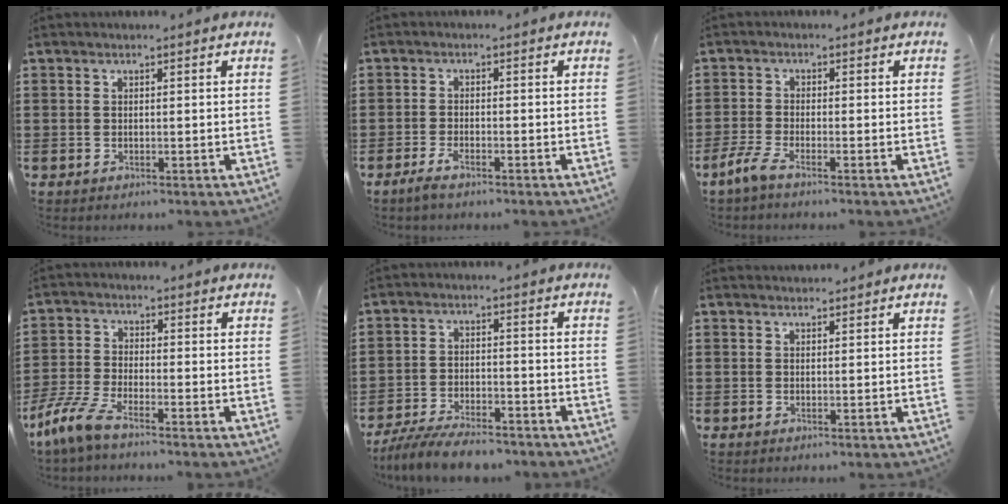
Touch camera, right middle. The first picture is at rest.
{"total": 2.3, "force": [-1.5, 0.5, 1.6], "torque": [-0.042, -0.003, -0.034]}
{"total": 3.4, "force": [-2.4, 0.6, 2.3], "torque": [-0.066, -0.008, -0.054]}
{"total": 6.2, "force": [-4.9, 1.0, 3.7], "torque": [-0.107, -0.018, -0.103]}
{"total": 6.5, "force": [-6.1, 1.2, 2.0], "torque": [-0.038, 0.008, -0.119]}
{"total": 0.9, "force": [0.9, 0.2, 0.0], "torque": [0.007, -0.003, 0.016]}